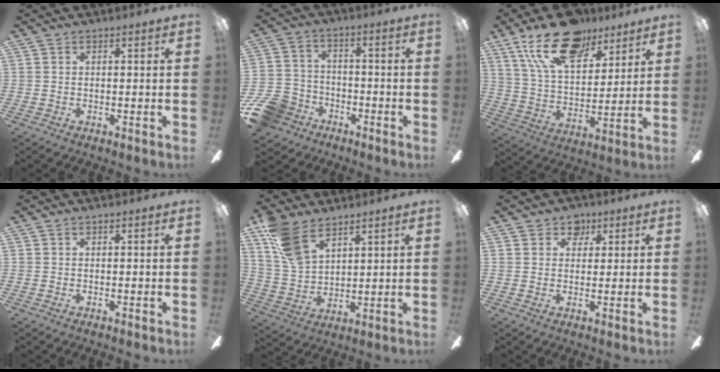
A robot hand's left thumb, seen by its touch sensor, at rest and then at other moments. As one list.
[{"total": 11.3, "force": [-6.7, 8.3, 3.9], "torque": [-0.098, 0.048, -0.121]}, {"total": 19.7, "force": [12.8, 10.0, 11.1], "torque": [-0.200, -0.049, 0.227]}, {"total": 0.0}, {"total": 12.1, "force": [8.3, 5.9, 6.5], "torque": [-0.154, -0.021, 0.163]}, {"total": 4.3, "force": [2.7, 3.2, 1.1], "torque": [-0.009, -0.006, 0.045]}]